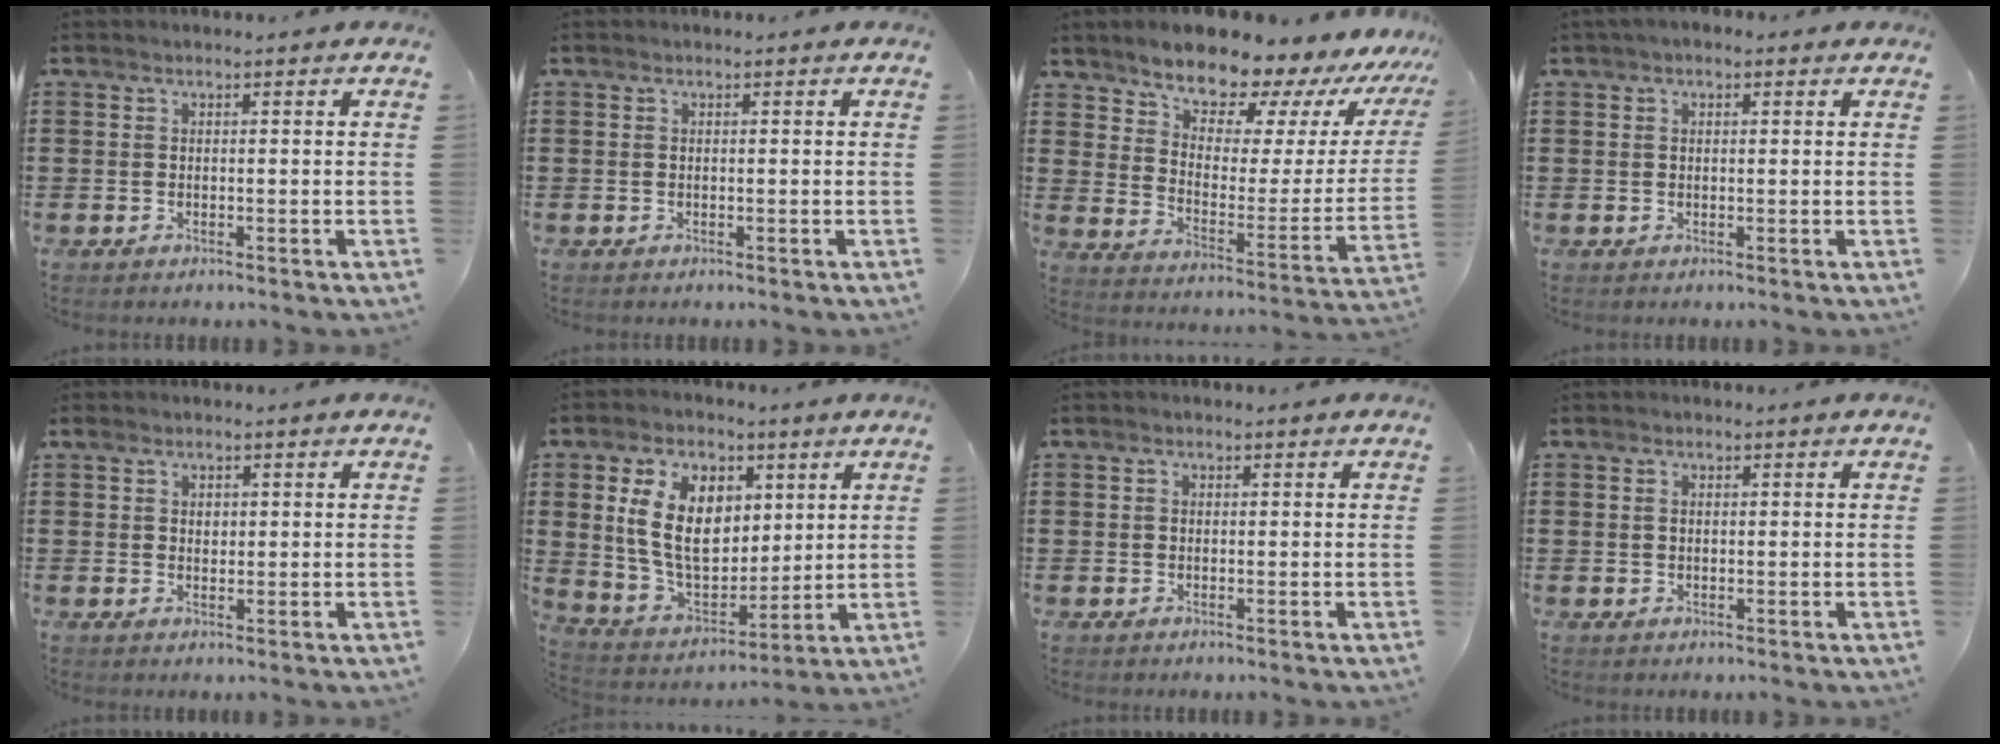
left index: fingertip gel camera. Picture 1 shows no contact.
{"total": 0.0}
{"total": 10.6, "force": [9.8, 3.1, 2.6], "torque": [-0.074, -0.085, 0.167]}
{"total": 1.4, "force": [0.4, 1.0, 0.8], "torque": [-0.019, 0.008, 0.007]}
{"total": 1.4, "force": [0.4, 1.1, 0.9], "torque": [-0.011, 0.005, 0.005]}
{"total": 12.0, "force": [4.0, 7.9, 8.1], "torque": [-0.196, 0.009, 0.073]}
{"total": 0.9, "force": [0.0, 0.9, 0.1], "torque": [-0.007, 0.006, -0.001]}
{"total": 1.1, "force": [0.2, 0.8, 0.7], "torque": [-0.017, 0.007, 0.003]}